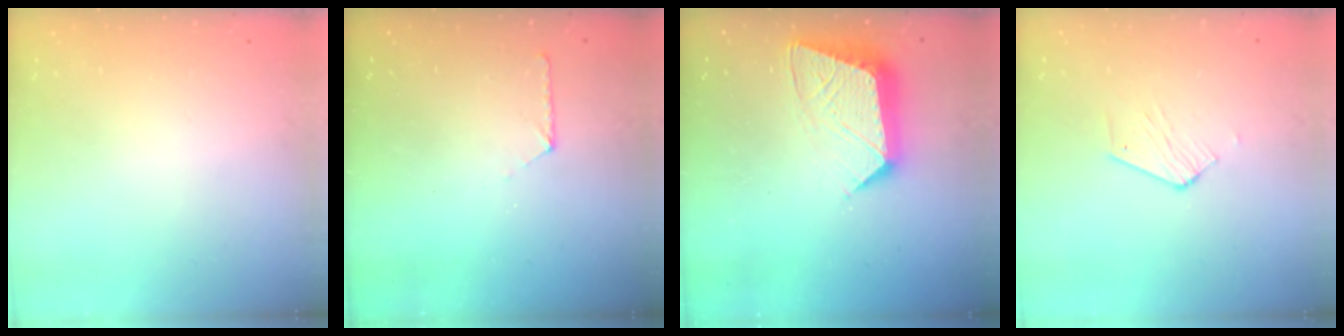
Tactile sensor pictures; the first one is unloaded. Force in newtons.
{"total": 5.2, "press": 5.1, "slide": 0.6}
{"total": 12.6, "press": 12.6, "slide": 1.0}
{"total": 4.1, "press": 4.0, "slide": 0.2}